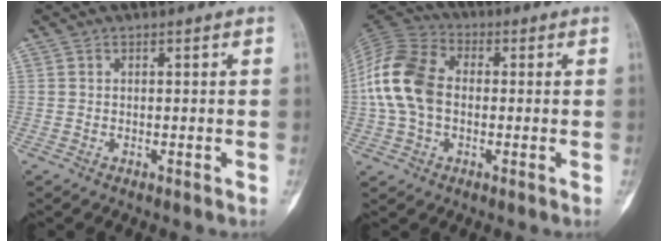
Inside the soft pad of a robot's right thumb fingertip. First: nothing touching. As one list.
[{"total": 13.7, "force": [-0.2, 9.6, 9.8], "torque": [-0.200, 0.030, -0.013]}]